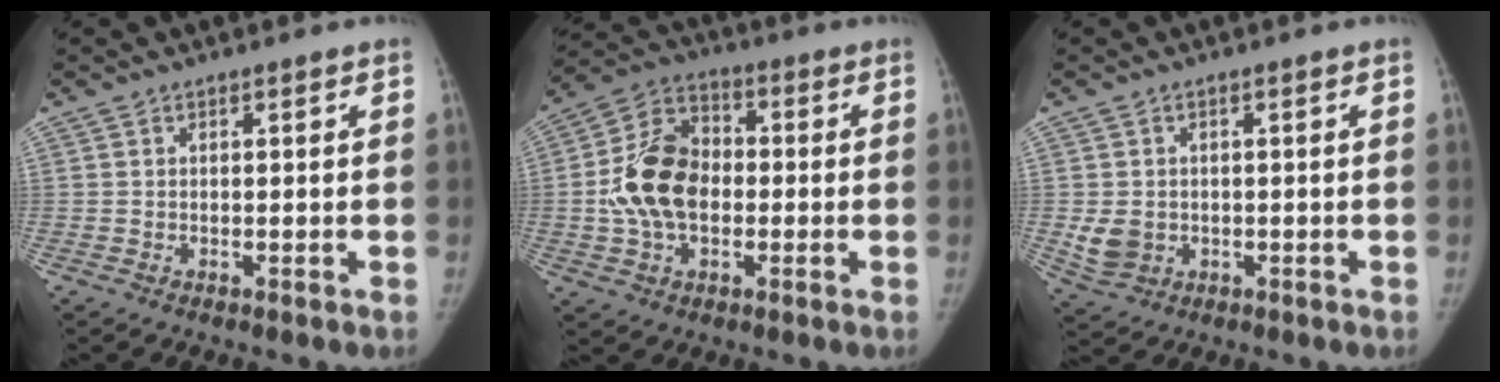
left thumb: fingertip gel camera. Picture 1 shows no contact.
{"total": 14.0, "force": [-1.1, 9.6, 10.2], "torque": [-0.175, 0.029, -0.023]}
{"total": 4.9, "force": [-0.5, 4.1, 2.5], "torque": [-0.040, -0.003, 0.002]}